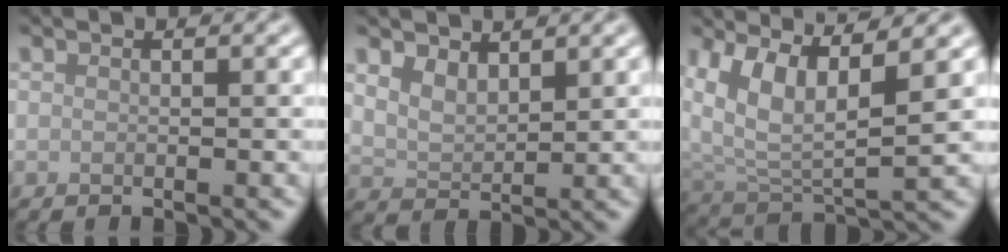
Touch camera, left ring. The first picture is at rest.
{"total": 2.5, "force": [1.7, 1.2, 1.4], "torque": [-0.030, -0.004, 0.036]}
{"total": 7.3, "force": [3.7, 2.9, 5.6], "torque": [-0.118, -0.004, 0.073]}